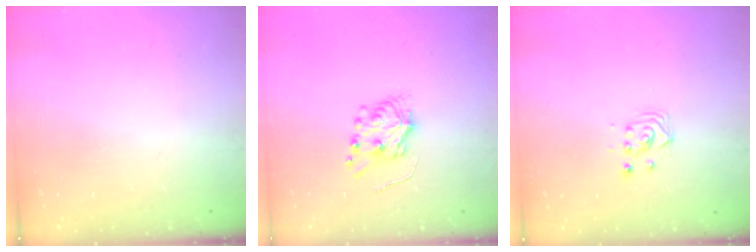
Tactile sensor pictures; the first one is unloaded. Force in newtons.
{"total": 6.0, "press": 6.0, "slide": 0.6}
{"total": 2.9, "press": 2.9, "slide": 0.2}